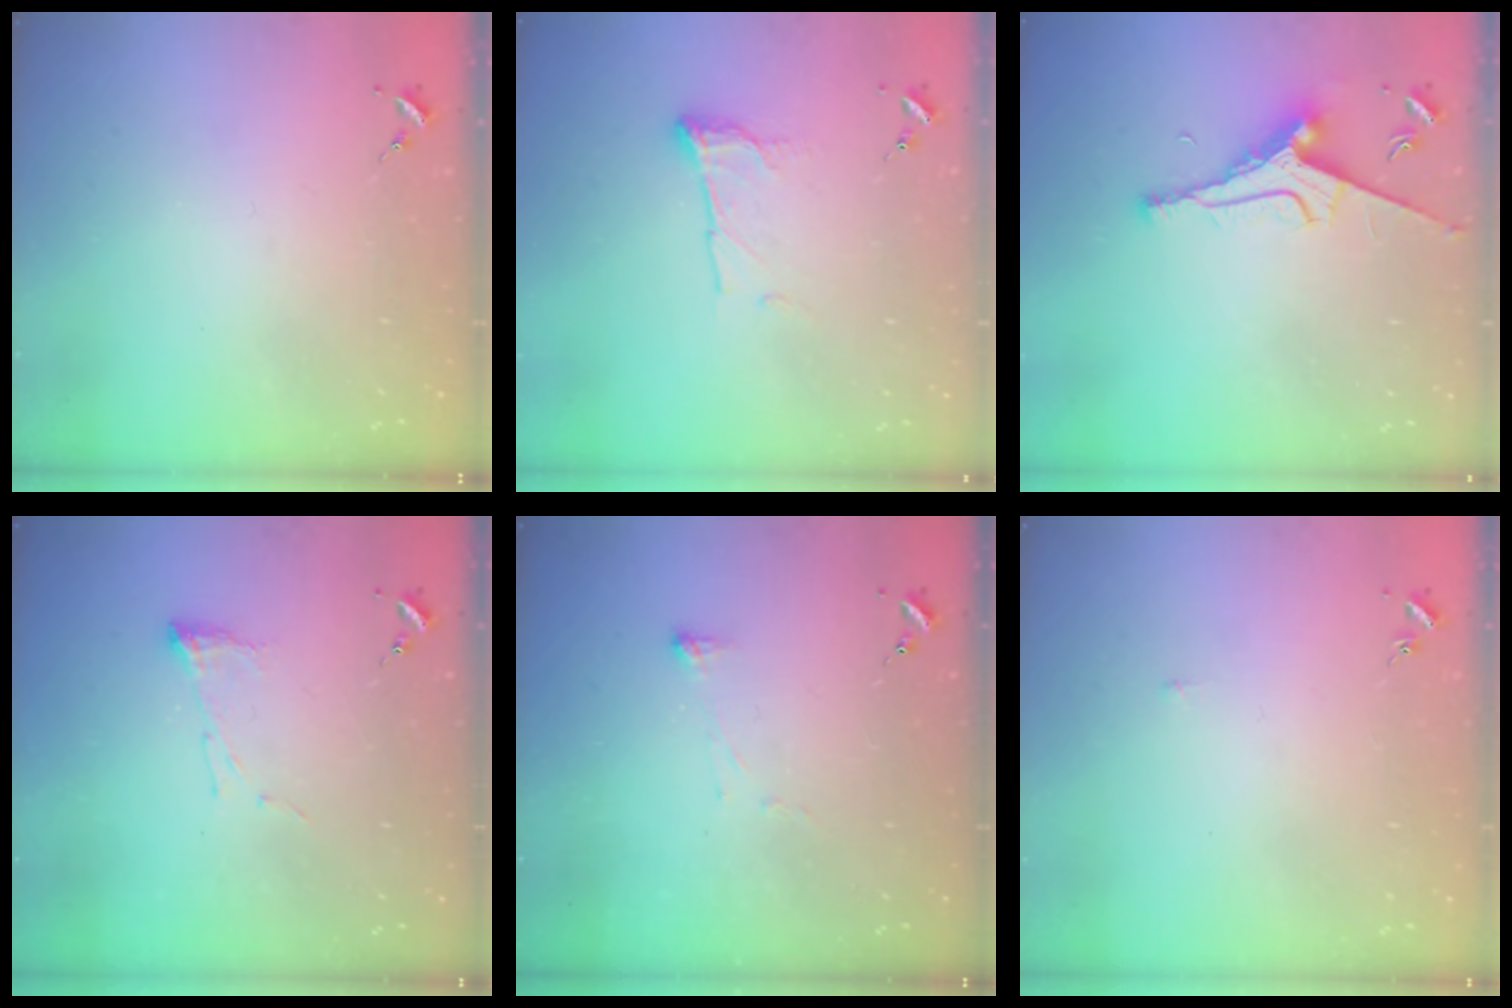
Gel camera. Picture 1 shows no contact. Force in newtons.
{"total": 8.9, "press": 8.9, "slide": 0.3}
{"total": 9.3, "press": 9.2, "slide": 1.3}
{"total": 5.2, "press": 5.2, "slide": 0.1}
{"total": 2.9, "press": 2.8, "slide": 0.6}
{"total": 2.6, "press": 2.6, "slide": 0.3}